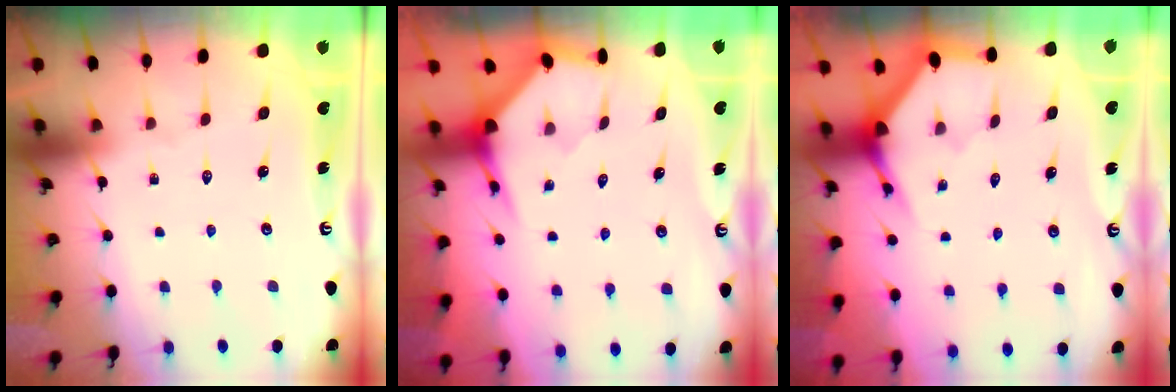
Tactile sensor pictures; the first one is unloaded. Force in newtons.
{"total": 3.9, "press": 3.9, "slide": 0.3}
{"total": 3.4, "press": 3.4, "slide": 0.3}